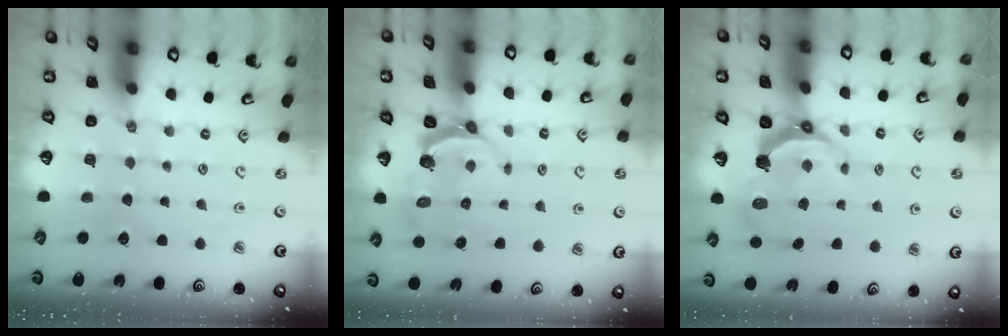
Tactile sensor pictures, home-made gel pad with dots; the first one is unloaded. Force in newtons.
{"total": 4.7, "press": 3.7, "slide": 2.8}
{"total": 7.7, "press": 5.9, "slide": 5.0}